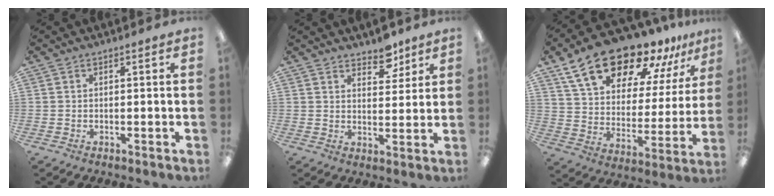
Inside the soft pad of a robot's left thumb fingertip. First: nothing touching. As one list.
[{"total": 6.2, "force": [5.1, 3.0, 1.8], "torque": [-0.001, -0.035, 0.087]}, {"total": 21.8, "force": [16.8, 9.2, 10.3], "torque": [-0.180, -0.108, 0.296]}]